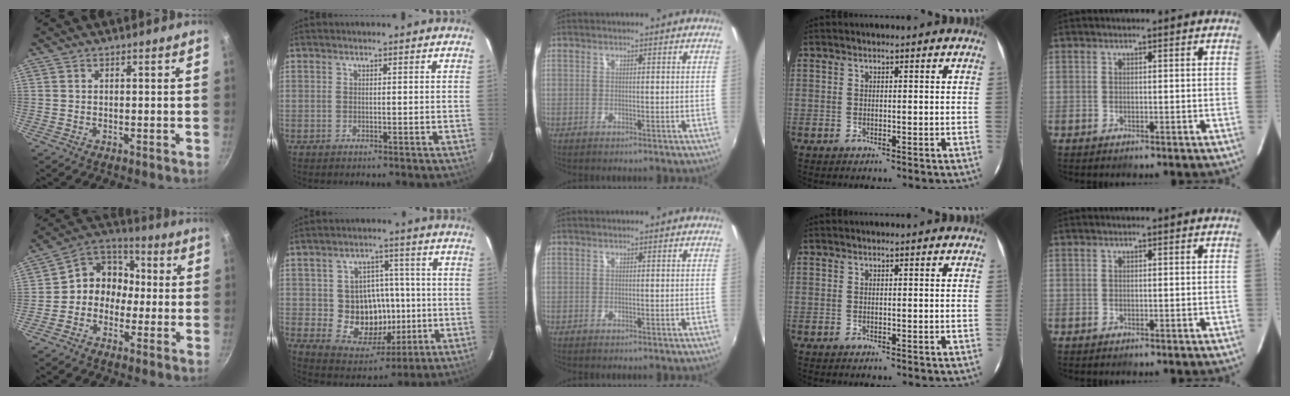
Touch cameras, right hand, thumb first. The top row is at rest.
{"thumb": {"total": 9.9, "force": [-1.4, 8.6, 4.7], "torque": [-0.031, 0.045, -0.050]}, "index": {"total": 12.6, "force": [-1.3, 10.8, 6.4], "torque": [-0.127, 0.010, 0.003]}}